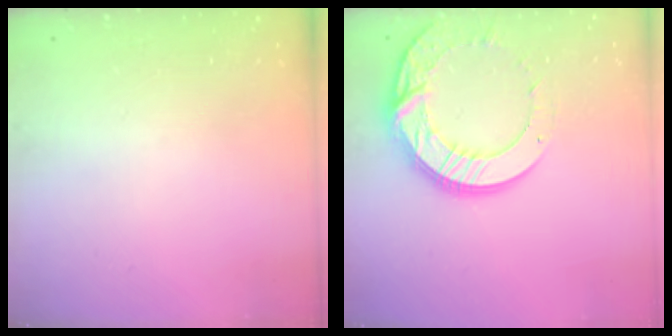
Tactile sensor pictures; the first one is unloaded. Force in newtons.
{"total": 15.8, "press": 15.8, "slide": 1.3}